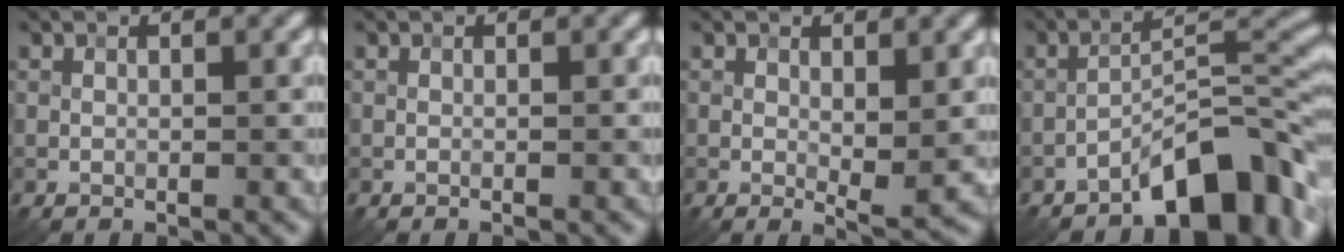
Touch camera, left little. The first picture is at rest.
{"total": 0.0}
{"total": 2.0, "force": [0.4, 0.6, 1.9], "torque": [-0.026, -0.008, 0.007]}
{"total": 7.9, "force": [-5.2, 2.3, 5.4], "torque": [-0.074, 0.018, -0.088]}